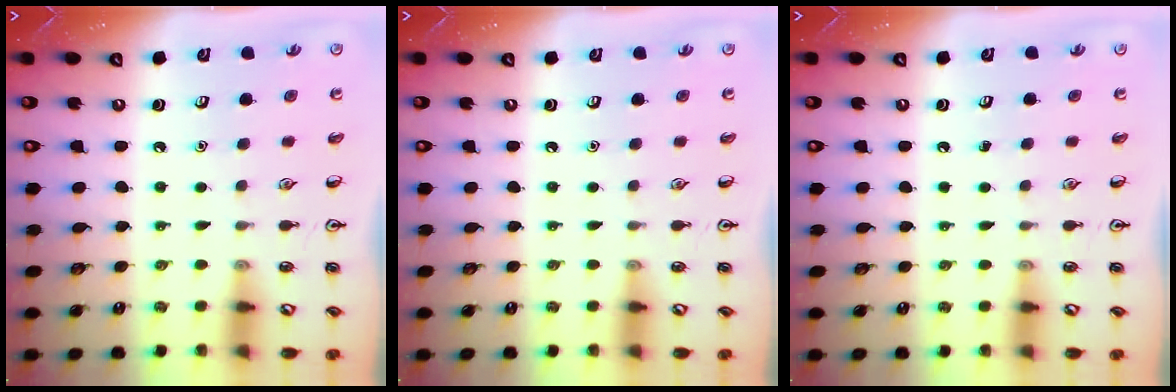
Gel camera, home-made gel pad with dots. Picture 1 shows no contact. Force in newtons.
{"total": 0.0}
{"total": 0.0}